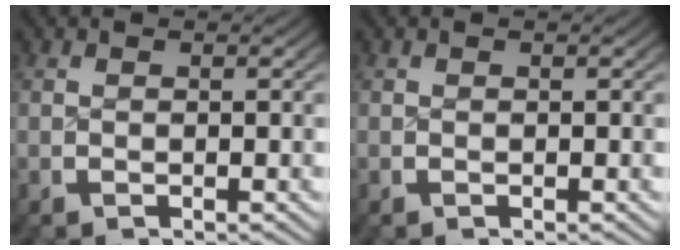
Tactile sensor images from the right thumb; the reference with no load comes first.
{"total": 0.0}